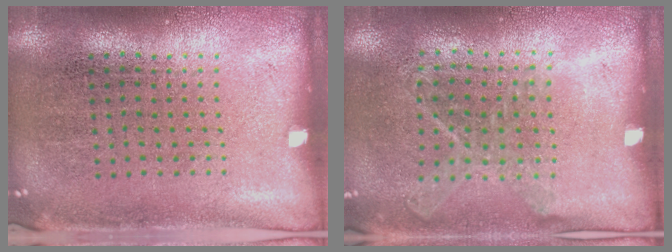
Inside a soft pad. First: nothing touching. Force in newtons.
{"total": 1.1, "press": 1.0, "slide": 0.5}